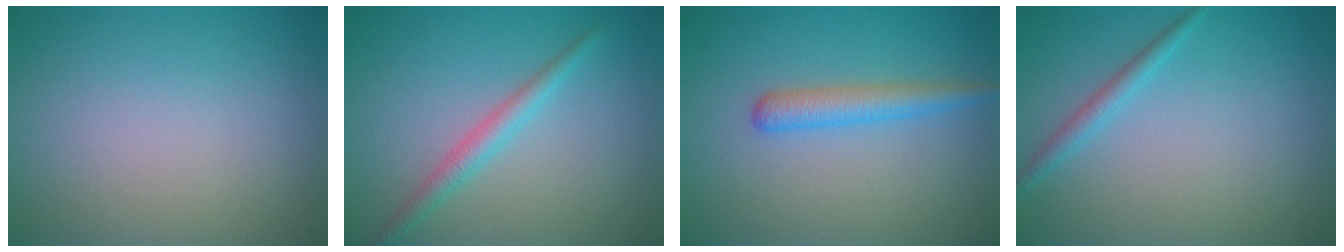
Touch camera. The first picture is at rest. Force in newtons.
{"total": 2.2, "press": 2.2, "slide": 0.0}
{"total": 2.5, "press": 2.5, "slide": 0.1}
{"total": 1.5, "press": 1.5, "slide": 0.1}